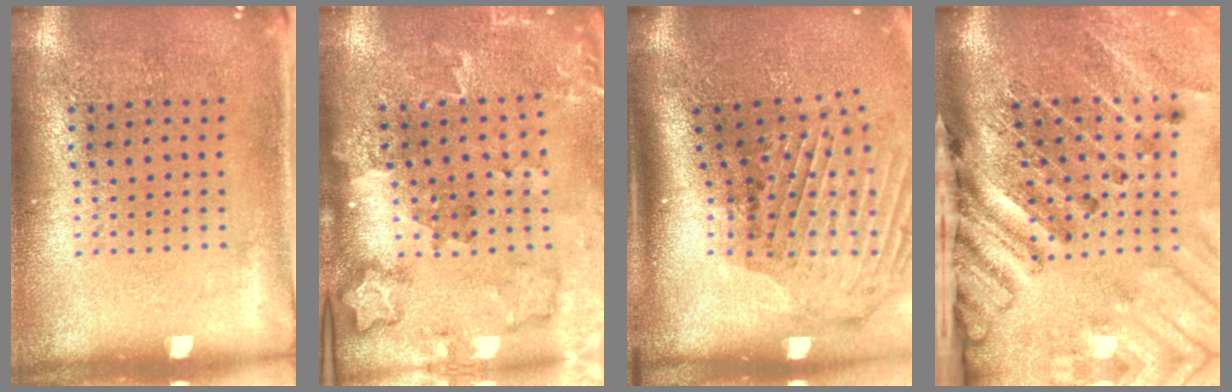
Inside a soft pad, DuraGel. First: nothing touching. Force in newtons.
{"total": 1.8, "press": 1.7, "slide": 0.4}
{"total": 2.4, "press": 1.9, "slide": 1.4}
{"total": 4.0, "press": 3.0, "slide": 2.6}